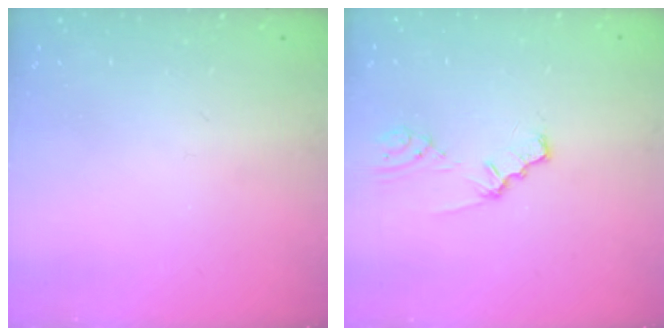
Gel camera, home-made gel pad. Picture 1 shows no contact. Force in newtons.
{"total": 1.2, "press": 1.2, "slide": 0.2}